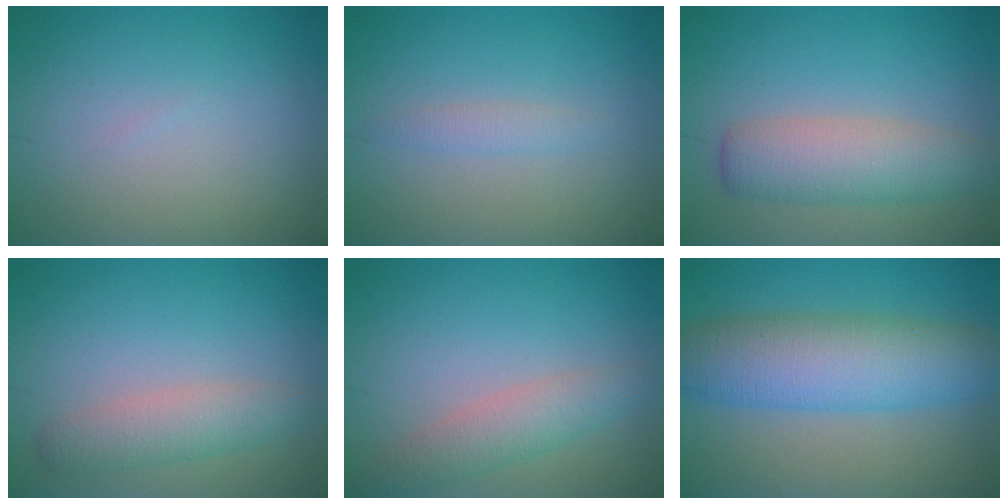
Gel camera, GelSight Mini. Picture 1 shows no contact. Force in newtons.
{"total": 1.2, "press": 1.2, "slide": 0.0}
{"total": 5.1, "press": 5.1, "slide": 0.2}
{"total": 3.2, "press": 3.2, "slide": 0.1}
{"total": 3.1, "press": 3.1, "slide": 0.2}
{"total": 8.5, "press": 8.5, "slide": 0.2}